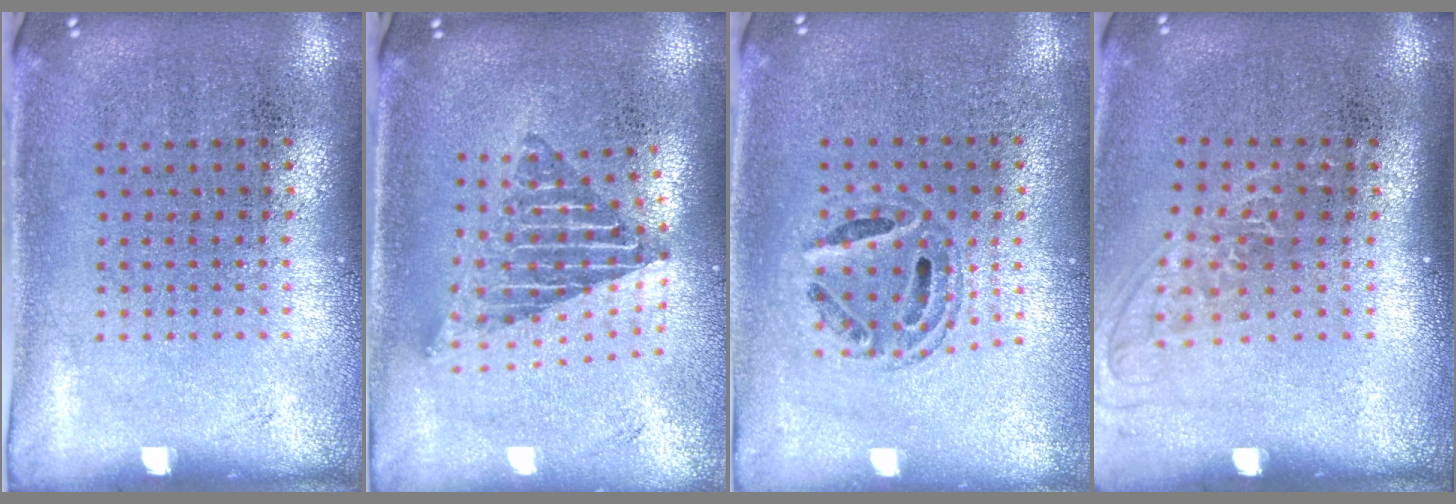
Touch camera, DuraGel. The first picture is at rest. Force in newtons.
{"total": 1.9, "press": 1.5, "slide": 1.3}
{"total": 0.8, "press": 0.8, "slide": 0.1}
{"total": 1.3, "press": 1.0, "slide": 0.7}